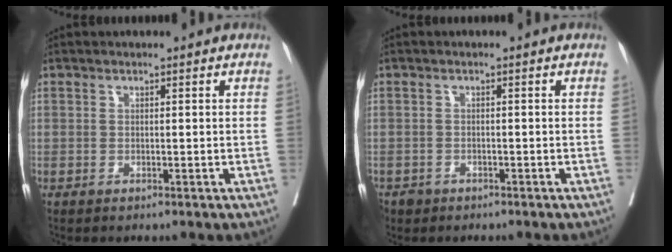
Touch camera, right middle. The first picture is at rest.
{"total": 2.4, "force": [-1.7, 1.7, 0.1], "torque": [-0.004, 0.004, -0.031]}